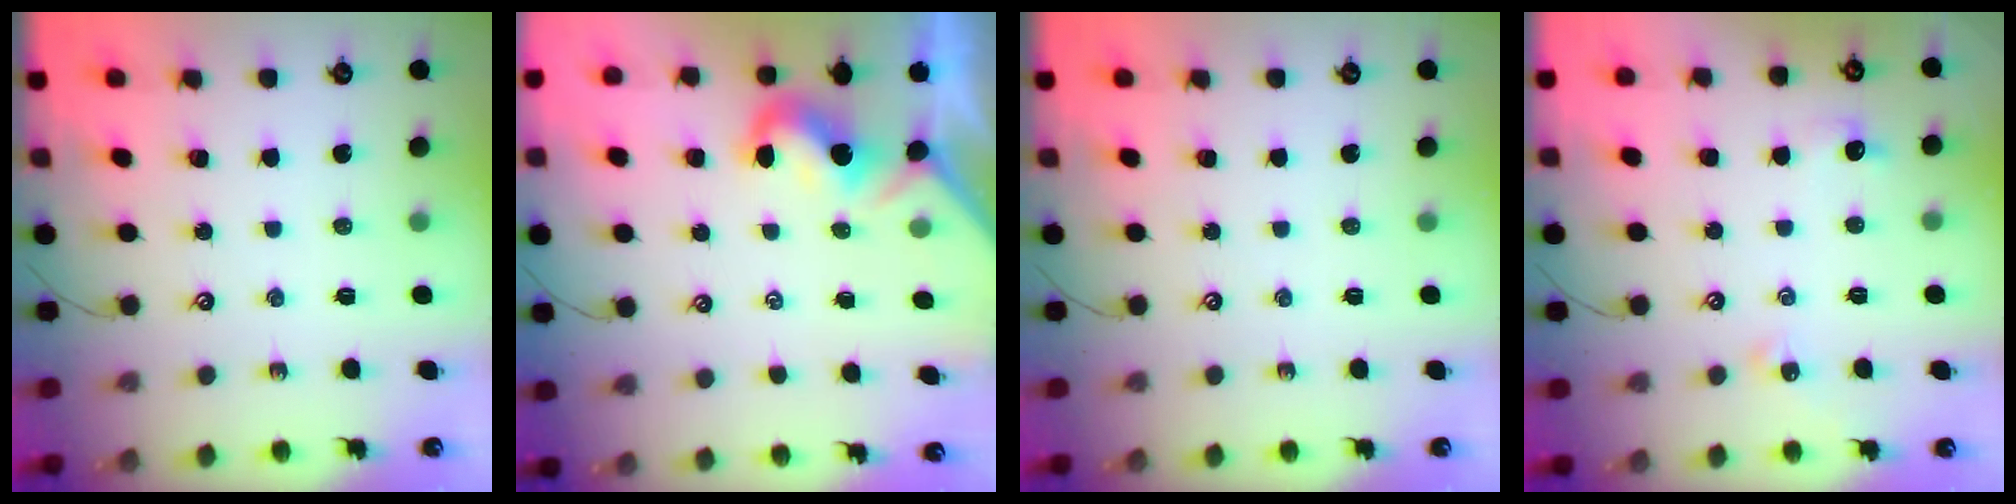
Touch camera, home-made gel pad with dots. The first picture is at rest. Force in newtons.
{"total": 2.0, "press": 1.9, "slide": 0.6}
{"total": 0.0}
{"total": 2.5, "press": 2.4, "slide": 0.6}